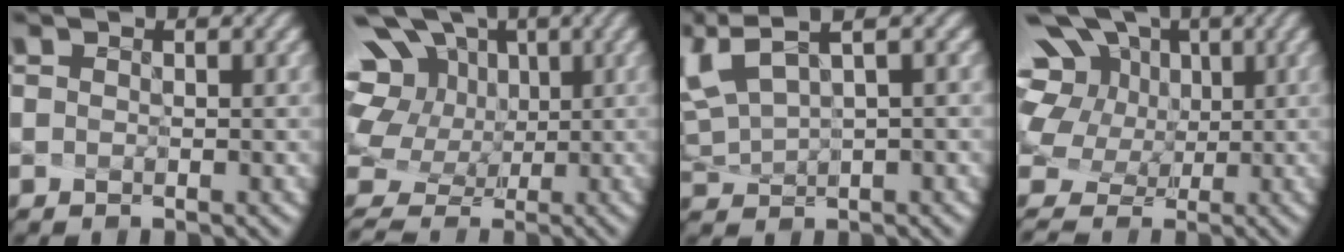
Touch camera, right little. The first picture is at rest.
{"total": 12.7, "force": [3.4, 9.8, 7.4], "torque": [-0.208, 0.028, 0.065]}
{"total": 3.9, "force": [2.5, 0.6, 3.0], "torque": [-0.118, -0.001, 0.082]}
{"total": 14.1, "force": [4.2, 11.2, 7.6], "torque": [-0.216, 0.031, 0.077]}